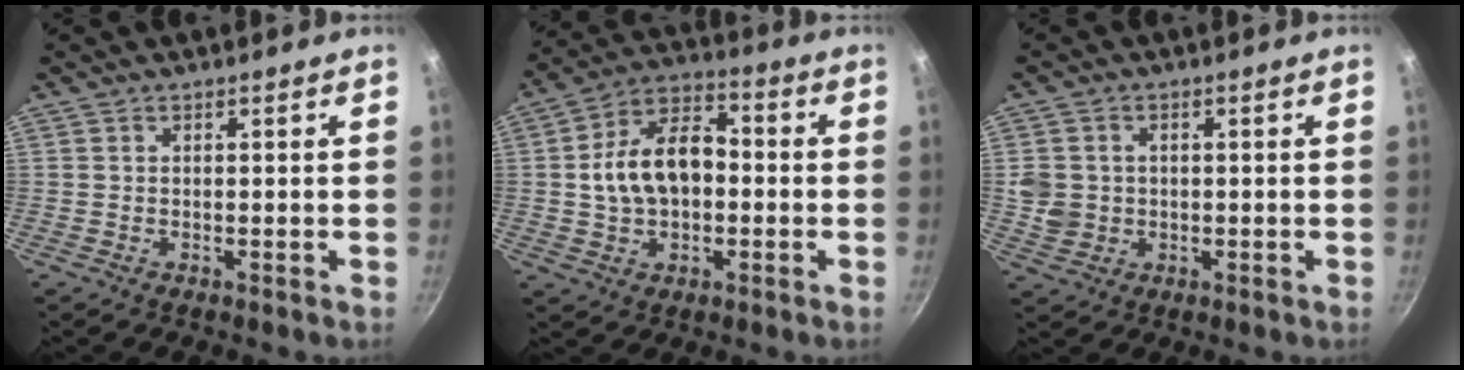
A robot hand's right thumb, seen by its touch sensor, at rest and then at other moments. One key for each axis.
{"total": 13.5, "fx": -0.1, "fy": 8.7, "fz": 10.4, "tx": -0.164, "ty": 0.029, "tz": -0.008}
{"total": 5.1, "fx": 0.1, "fy": 4.6, "fz": 2.3, "tx": -0.030, "ty": 0.002, "tz": 0.009}